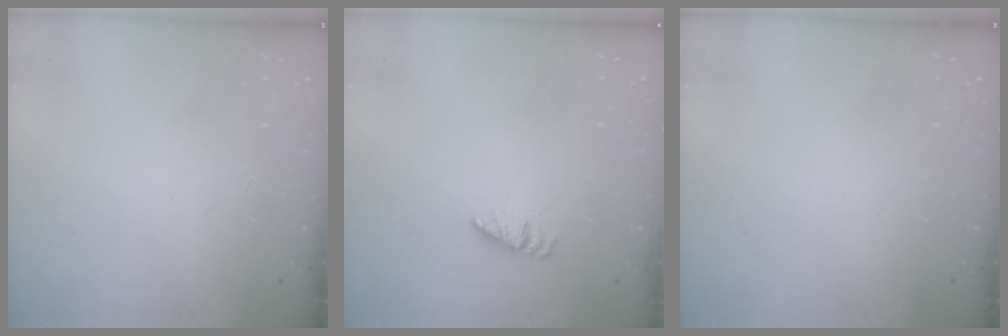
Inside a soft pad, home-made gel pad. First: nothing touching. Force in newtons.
{"total": 1.1, "press": 1.1, "slide": 0.2}
{"total": 0.0}